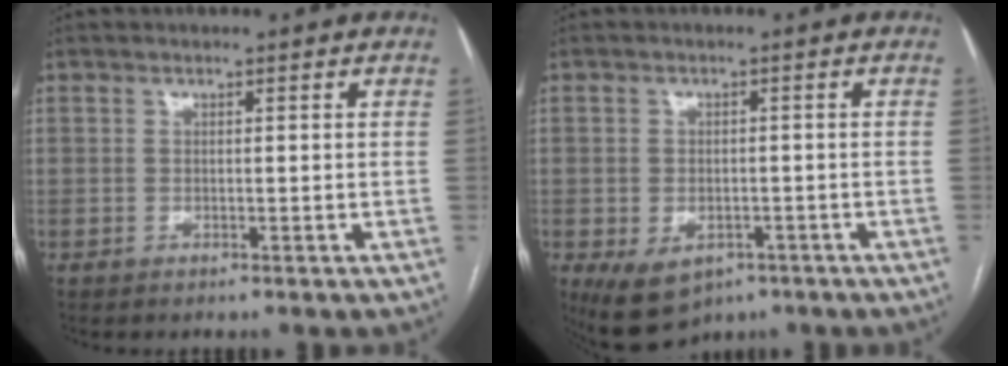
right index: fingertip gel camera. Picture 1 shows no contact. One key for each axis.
{"total": 7.9, "fx": -4.2, "fy": 5.1, "fz": 4.3, "tx": -0.073, "ty": 0.000, "tz": -0.051}